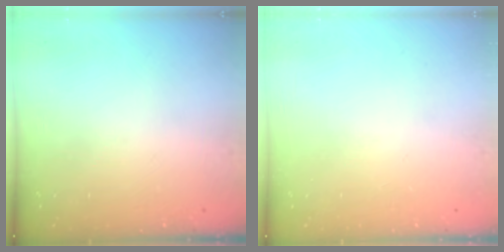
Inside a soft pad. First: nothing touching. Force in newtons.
{"total": 0.0}